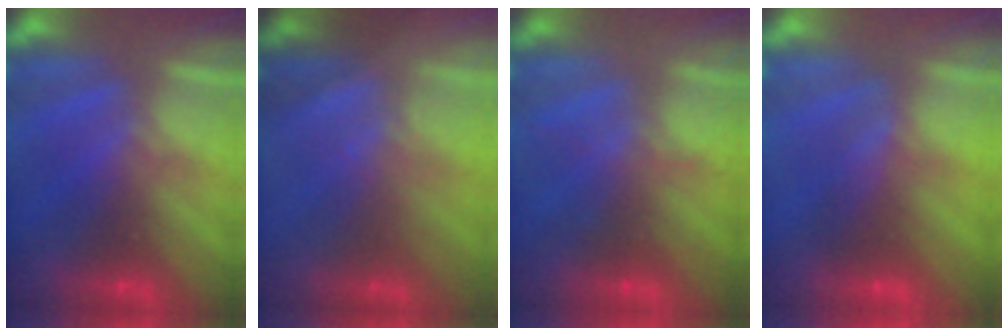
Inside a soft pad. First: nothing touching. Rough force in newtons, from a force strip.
{"total": 1.2}
{"total": 2.1}
{"total": 1.7}